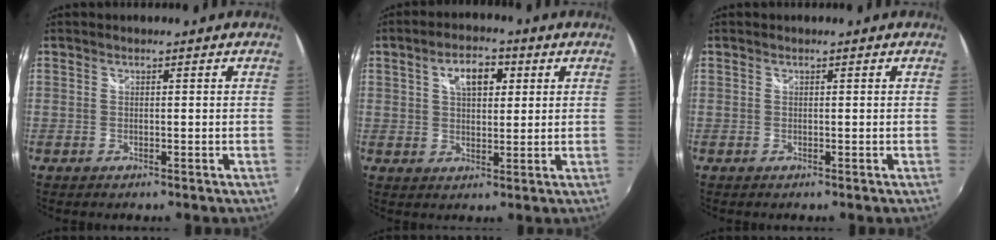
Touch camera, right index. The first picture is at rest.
{"total": 6.7, "force": [2.4, 3.7, 5.0], "torque": [-0.083, 0.018, 0.040]}
{"total": 0.0}